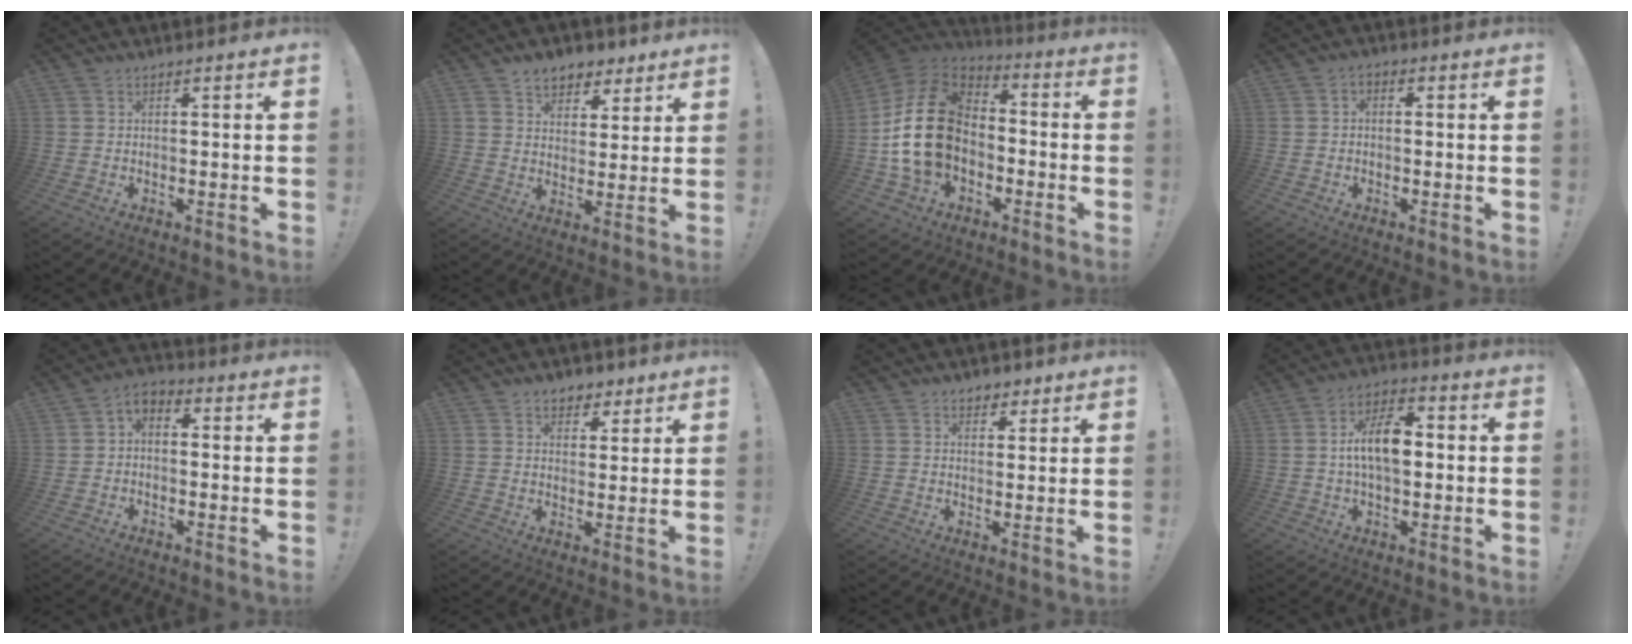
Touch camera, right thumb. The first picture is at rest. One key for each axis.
{"total": 8.0, "fx": 5.3, "fy": 5.5, "fz": 2.4, "tx": -0.030, "ty": -0.036, "tz": 0.102}
{"total": 20.4, "fx": -1.5, "fy": 14.6, "fz": 14.1, "tx": -0.271, "ty": 0.032, "tz": -0.015}
{"total": 2.0, "fx": -0.9, "fy": 1.3, "fz": 1.1, "tx": -0.019, "ty": 0.011, "tz": -0.017}
{"total": 3.9, "fx": -1.5, "fy": 2.8, "fz": 2.4, "tx": -0.044, "ty": 0.011, "tz": -0.026}
{"total": 6.2, "fx": 4.1, "fy": 4.3, "fz": 1.6, "tx": -0.002, "ty": -0.026, "tz": 0.074}
{"total": 4.1, "fx": 2.6, "fy": 3.0, "fz": 1.0, "tx": -0.001, "ty": -0.012, "tz": 0.046}
{"total": 12.3, "fx": 0.3, "fy": 6.8, "fz": 10.3, "tx": -0.177, "ty": 0.009, "tz": 0.003}